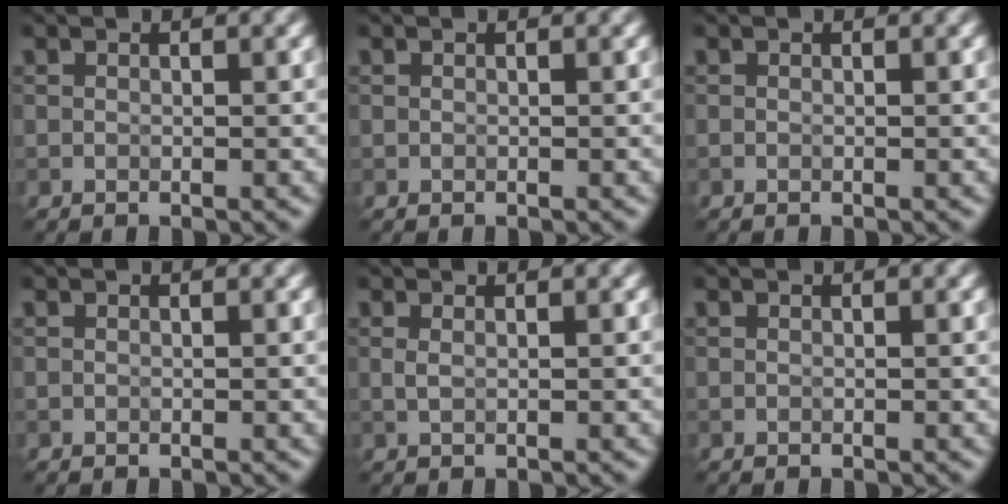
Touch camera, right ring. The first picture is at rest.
{"total": 0.0}
{"total": 0.0}
{"total": 0.0}
{"total": 0.7, "force": [0.3, 0.2, 0.6], "torque": [-0.013, 0.001, 0.004]}
{"total": 0.0}